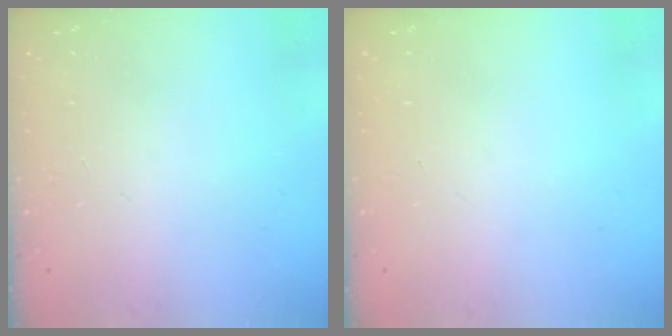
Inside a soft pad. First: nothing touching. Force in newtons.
{"total": 0.0}